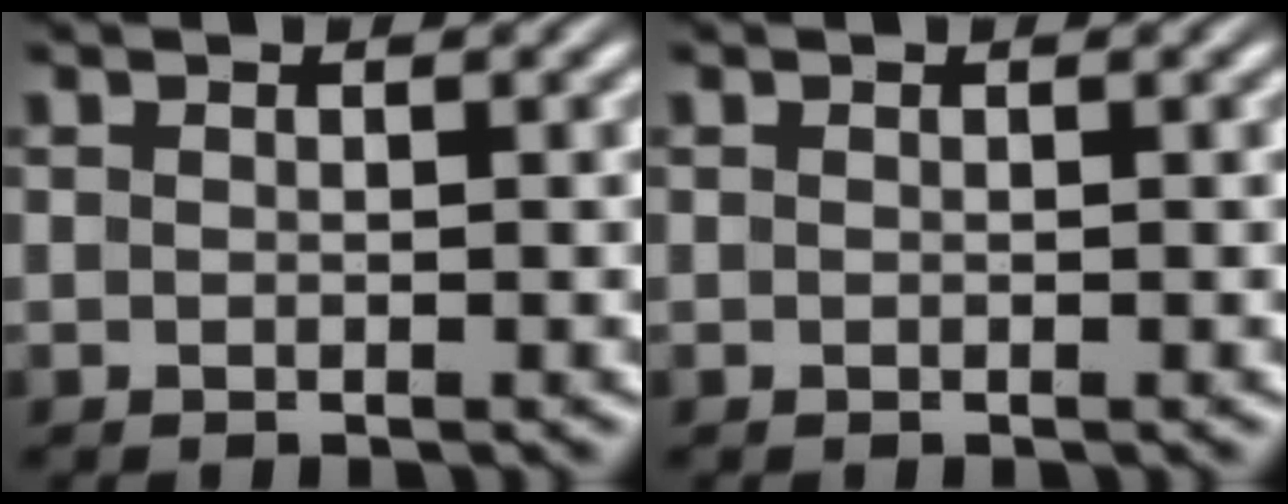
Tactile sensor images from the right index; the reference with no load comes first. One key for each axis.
{"total": 0.0}